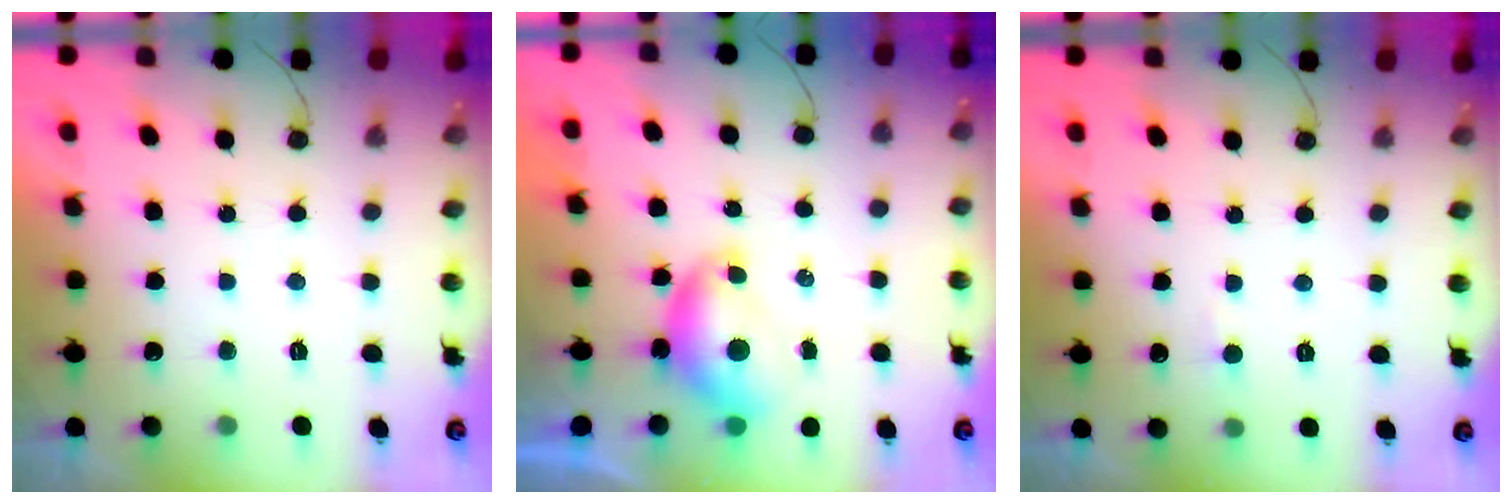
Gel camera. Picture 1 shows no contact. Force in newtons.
{"total": 8.2, "press": 8.2, "slide": 0.9}
{"total": 3.7, "press": 3.7, "slide": 0.4}